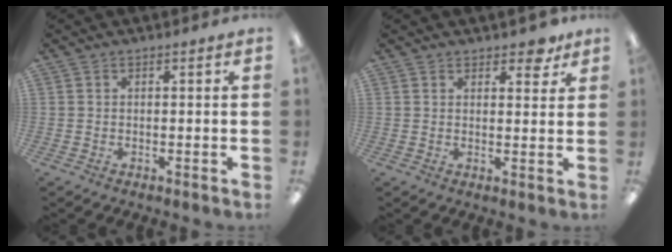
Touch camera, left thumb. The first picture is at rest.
{"total": 4.3, "force": [3.3, 2.1, 1.7], "torque": [-0.008, -0.014, 0.055]}